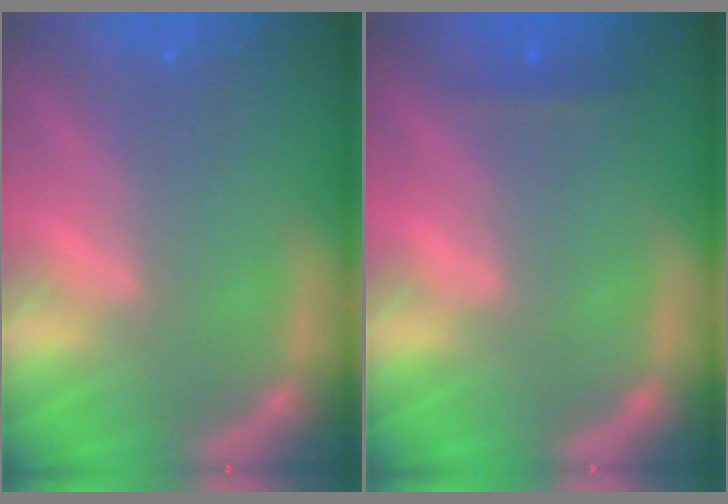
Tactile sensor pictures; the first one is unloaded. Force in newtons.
{"total": 0.9}